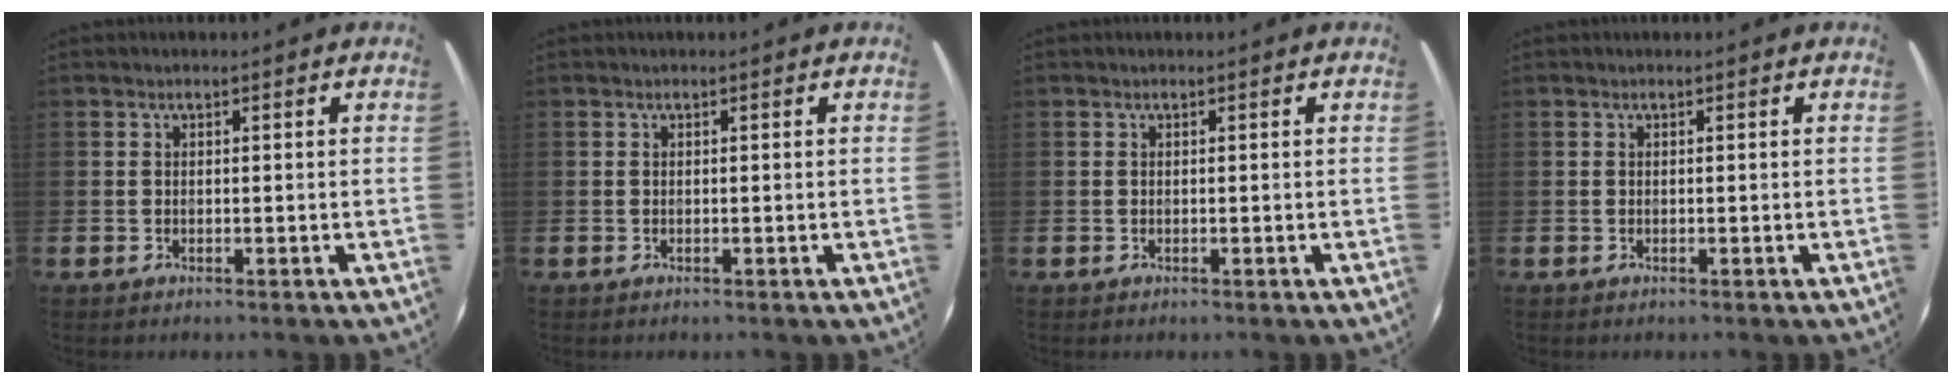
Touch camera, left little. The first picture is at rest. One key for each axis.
{"total": 0.0}
{"total": 0.0}
{"total": 0.0}